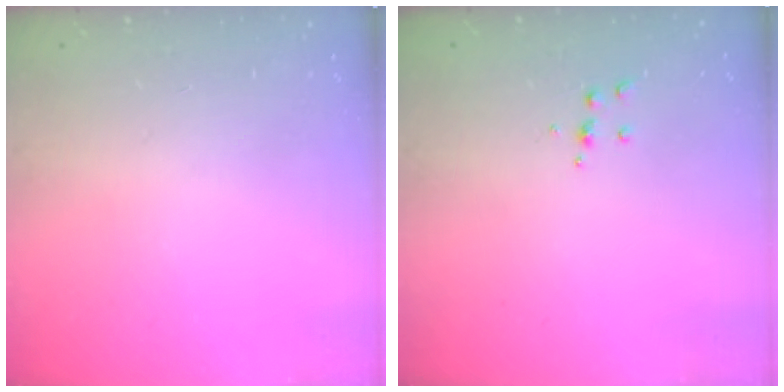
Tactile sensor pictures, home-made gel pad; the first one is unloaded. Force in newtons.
{"total": 5.0, "press": 4.9, "slide": 0.8}